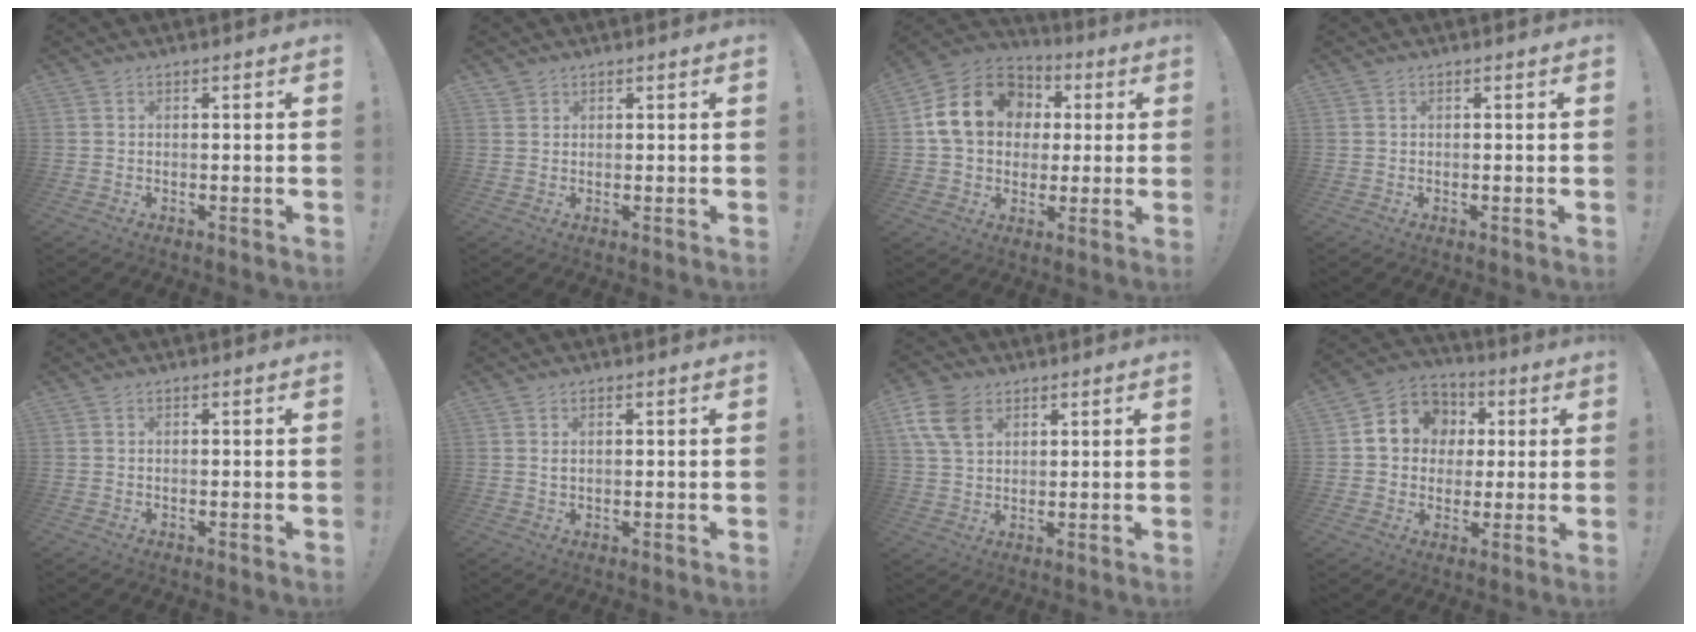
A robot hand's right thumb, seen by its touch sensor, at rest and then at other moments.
{"total": 1.3, "force": [1.1, 0.7, 0.1], "torque": [0.006, -0.008, 0.019]}
{"total": 18.2, "force": [4.8, 14.4, 10.0], "torque": [-0.152, 0.002, 0.097]}
{"total": 0.0}
{"total": 0.0}
{"total": 1.4, "force": [0.8, 0.6, 1.0], "torque": [-0.013, -0.003, 0.013]}
{"total": 10.5, "force": [4.7, 7.1, 6.1], "torque": [-0.127, -0.006, 0.096]}
{"total": 11.3, "force": [2.2, 10.2, 4.2], "torque": [-0.059, 0.001, 0.048]}